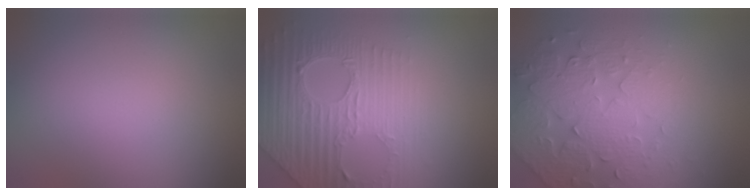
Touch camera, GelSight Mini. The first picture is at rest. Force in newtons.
{"total": 5.0, "press": 4.7, "slide": 1.8}
{"total": 4.5, "press": 4.4, "slide": 1.1}